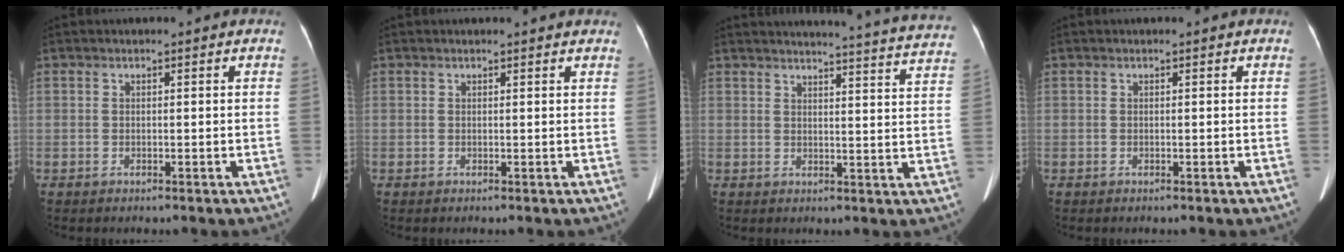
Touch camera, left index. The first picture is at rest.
{"total": 2.5, "force": [2.3, 0.3, 0.7], "torque": [-0.016, 0.007, 0.017]}
{"total": 22.3, "force": [21.7, -0.1, 5.4], "torque": [-0.072, -0.087, 0.234]}
{"total": 0.0}